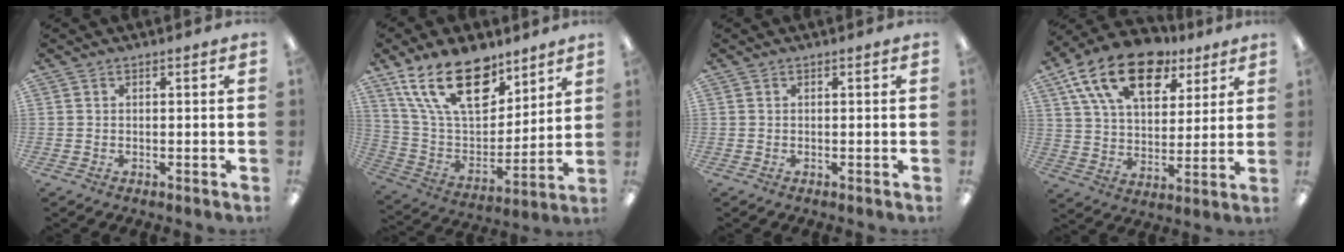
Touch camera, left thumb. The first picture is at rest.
{"total": 21.7, "force": [13.4, 11.0, 13.0], "torque": [-0.248, -0.062, 0.238]}
{"total": 0.0}
{"total": 19.6, "force": [11.7, 10.7, 11.5], "torque": [-0.202, -0.046, 0.210]}